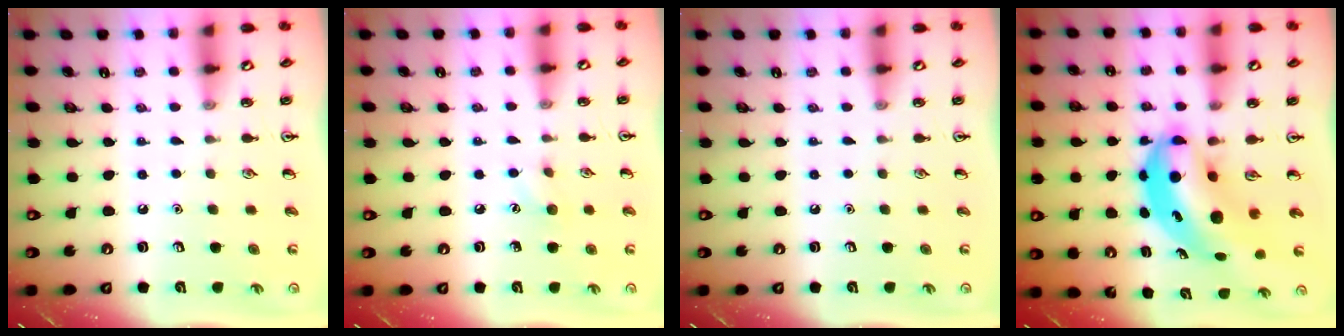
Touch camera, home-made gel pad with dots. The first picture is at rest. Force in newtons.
{"total": 5.6, "press": 5.3, "slide": 1.6}
{"total": 0.0}
{"total": 8.8, "press": 8.5, "slide": 2.3}